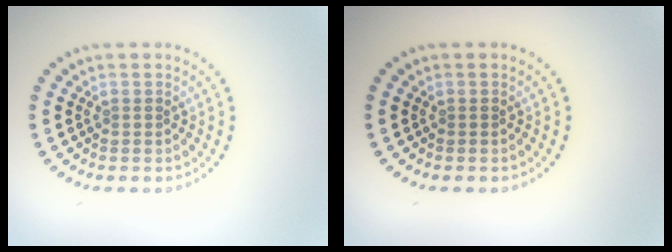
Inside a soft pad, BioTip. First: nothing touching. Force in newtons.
{"total": 0.0}